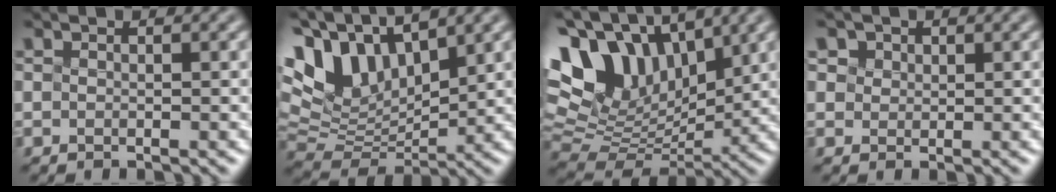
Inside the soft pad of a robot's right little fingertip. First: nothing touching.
{"total": 9.1, "force": [5.2, 4.8, 5.7], "torque": [-0.131, 0.021, 0.108]}
{"total": 12.4, "force": [5.8, 7.5, 8.0], "torque": [-0.184, 0.032, 0.119]}
{"total": 1.5, "force": [1.1, 1.0, -0.1], "torque": [-0.005, 0.006, 0.028]}